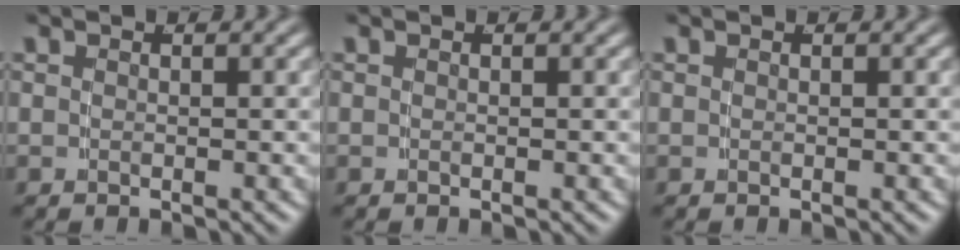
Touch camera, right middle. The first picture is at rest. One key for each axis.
{"total": 0.0}
{"total": 0.0}